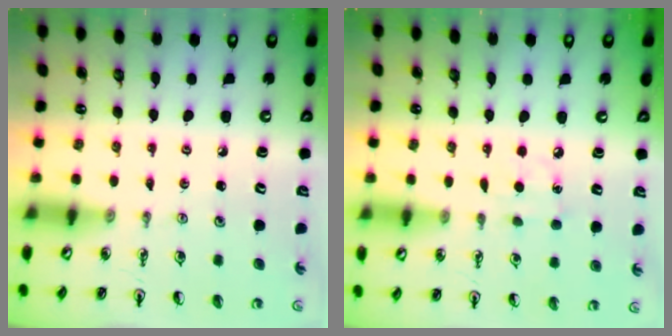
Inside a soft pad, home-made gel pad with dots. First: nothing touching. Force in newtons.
{"total": 6.3, "press": 6.2, "slide": 0.8}